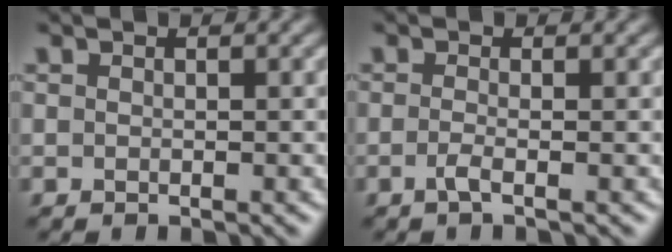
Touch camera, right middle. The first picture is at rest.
{"total": 1.4, "force": [-0.6, 0.3, 1.2], "torque": [-0.024, -0.001, -0.016]}